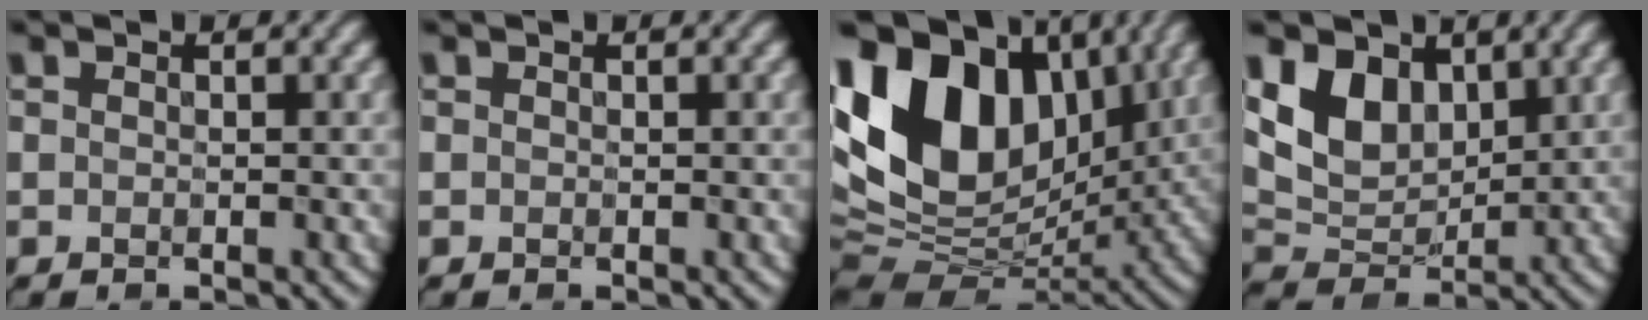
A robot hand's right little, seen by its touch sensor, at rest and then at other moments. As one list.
[{"total": 0.0}, {"total": 16.9, "force": [4.9, 11.1, 11.7], "torque": [-0.229, 0.030, 0.078]}, {"total": 6.1, "force": [2.5, 4.2, 3.7], "torque": [-0.077, -0.007, 0.042]}]